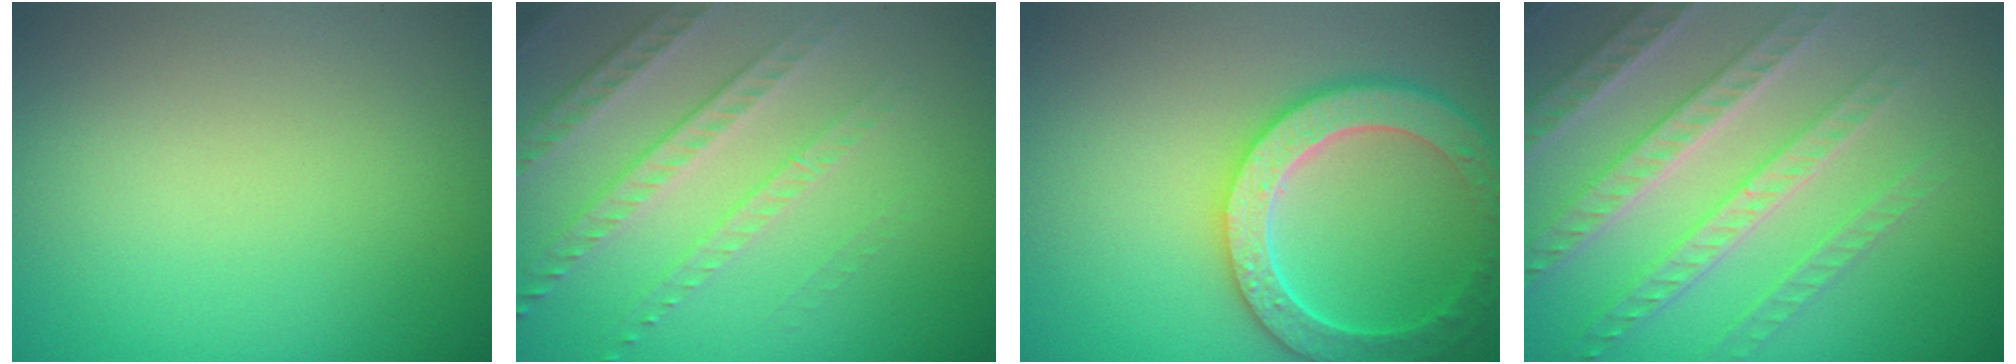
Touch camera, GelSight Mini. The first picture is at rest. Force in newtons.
{"total": 3.5, "press": 3.1, "slide": 1.7}
{"total": 5.8, "press": 5.2, "slide": 2.4}
{"total": 6.9, "press": 5.3, "slide": 4.4}